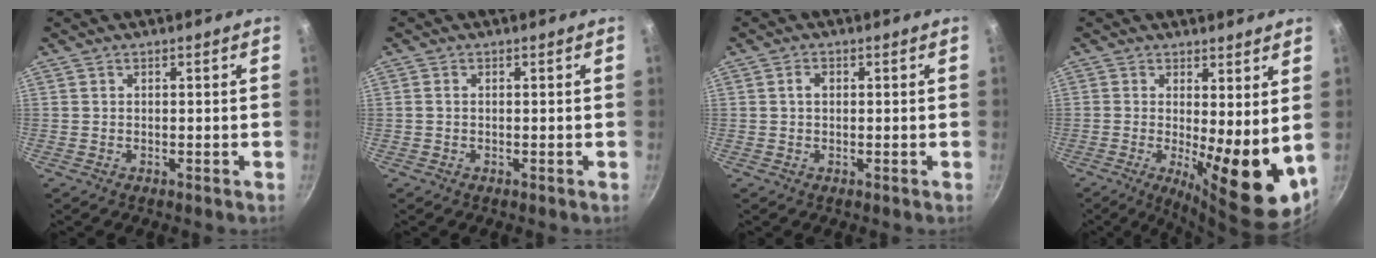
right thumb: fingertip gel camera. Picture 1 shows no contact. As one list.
[{"total": 0.6, "force": [0.0, 0.4, 0.5], "torque": [-0.010, 0.003, -0.001]}, {"total": 1.6, "force": [0.2, 1.2, 1.1], "torque": [-0.017, 0.005, 0.003]}, {"total": 12.9, "force": [0.2, 4.0, 12.2], "torque": [-0.154, -0.025, 0.008]}]